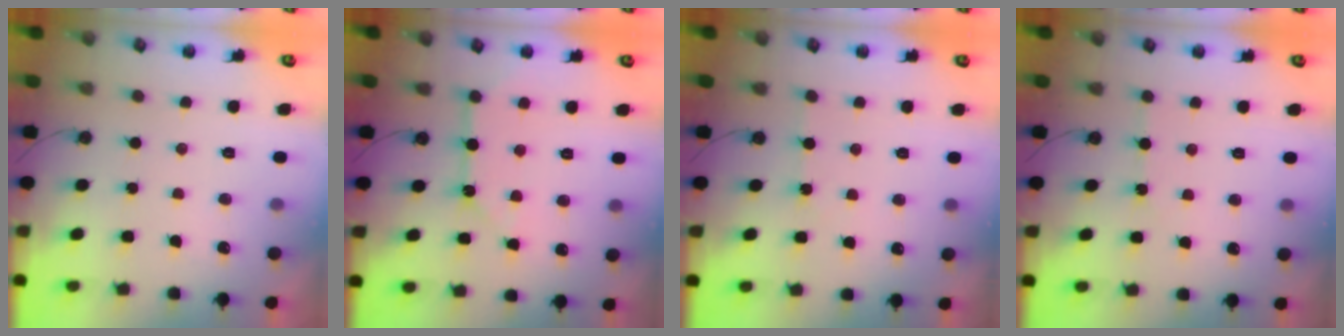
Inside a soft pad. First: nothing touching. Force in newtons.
{"total": 8.7, "press": 8.7, "slide": 0.8}
{"total": 2.7, "press": 2.7, "slide": 0.5}
{"total": 1.0, "press": 1.0, "slide": 0.2}